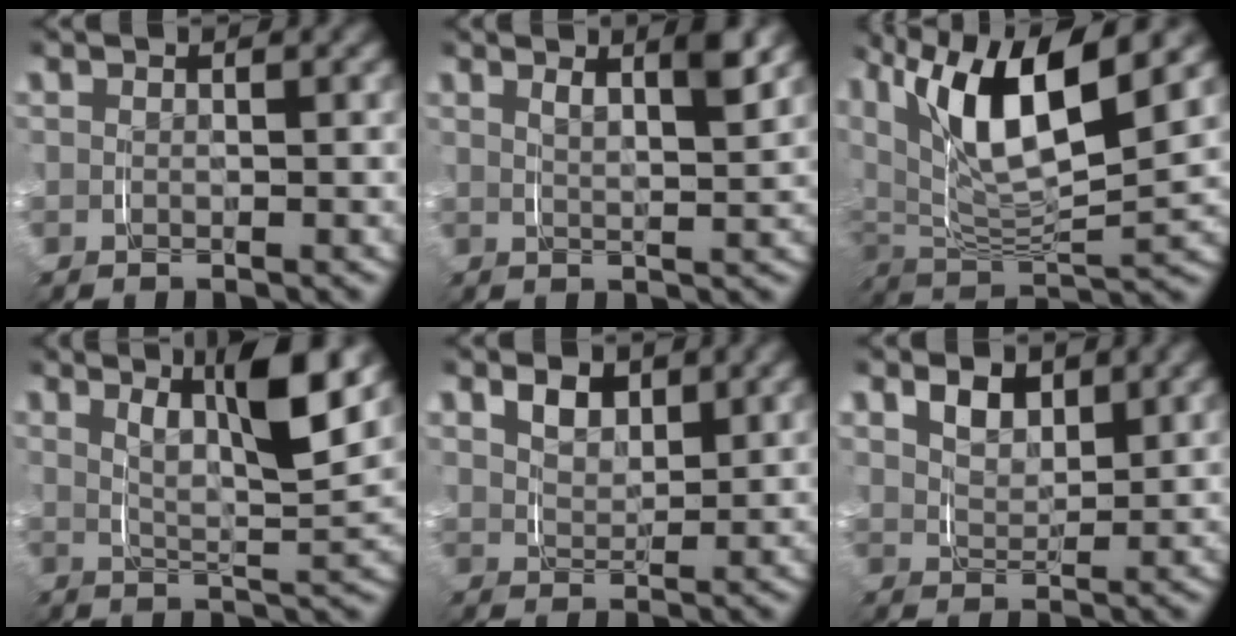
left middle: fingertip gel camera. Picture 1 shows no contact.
{"total": 3.0, "force": [1.8, 0.3, 2.4], "torque": [-0.036, -0.006, 0.033]}
{"total": 10.9, "force": [4.3, 5.4, 8.4], "torque": [-0.163, 0.007, 0.069]}
{"total": 7.3, "force": [3.2, 1.8, 6.3], "torque": [-0.090, 0.001, 0.046]}
{"total": 3.1, "force": [2.0, 1.8, 1.6], "torque": [-0.033, -0.005, 0.036]}
{"total": 3.4, "force": [2.0, 2.0, 1.8], "torque": [-0.034, -0.003, 0.035]}